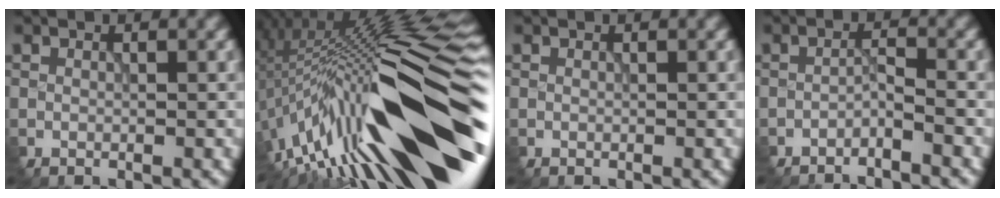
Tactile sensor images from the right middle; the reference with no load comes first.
{"total": 18.1, "force": [-4.3, 4.2, 17.1], "torque": [-0.255, 0.039, -0.086]}
{"total": 0.0}
{"total": 1.4, "force": [-1.3, -0.2, 0.4], "torque": [-0.006, 0.009, -0.029]}